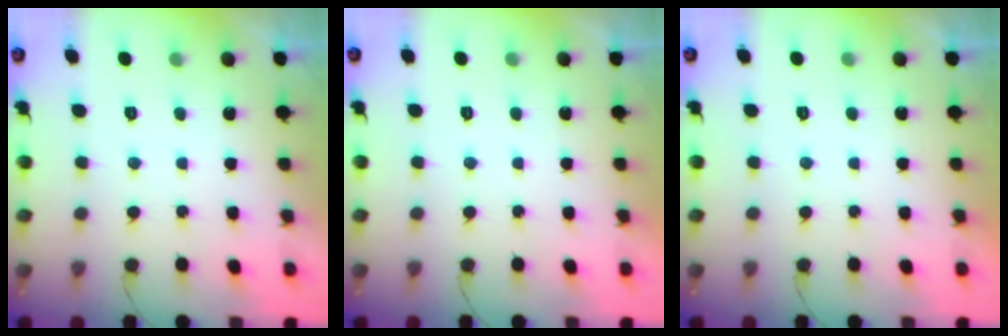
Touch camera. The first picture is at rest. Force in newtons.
{"total": 1.8, "press": 1.8, "slide": 0.0}
{"total": 1.9, "press": 1.9, "slide": 0.0}